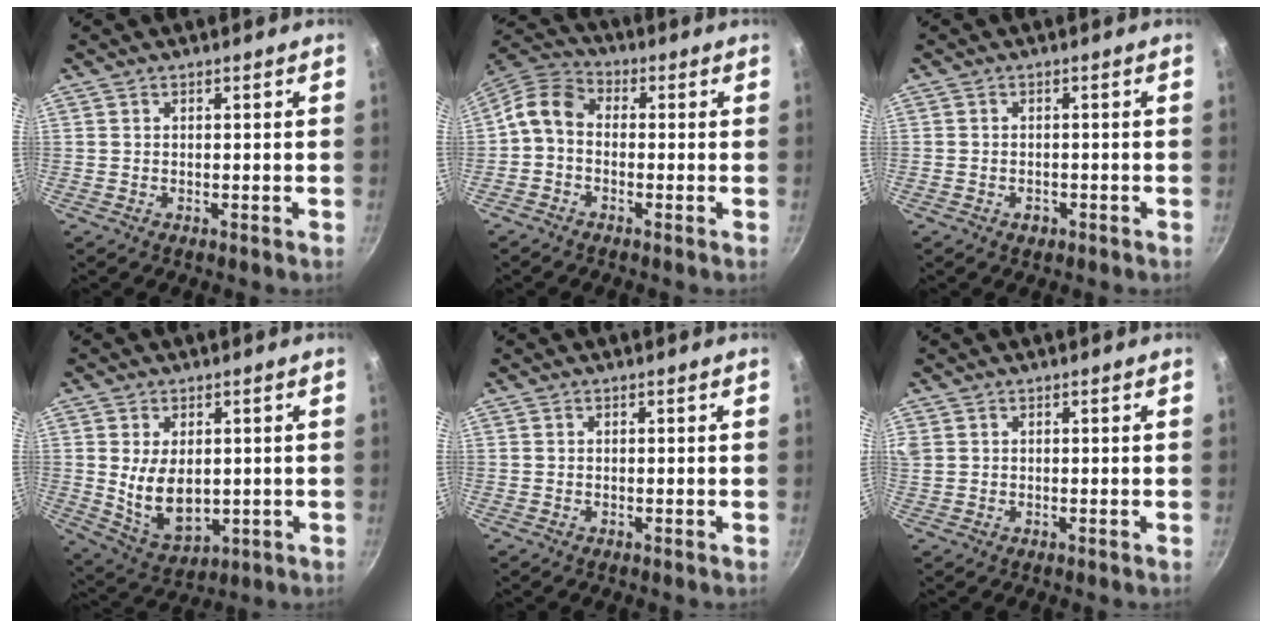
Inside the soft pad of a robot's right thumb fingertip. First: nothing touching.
{"total": 6.8, "force": [-1.2, 5.0, 4.4], "torque": [-0.091, 0.036, -0.042]}
{"total": 1.8, "force": [-0.9, 1.3, 0.8], "torque": [-0.012, 0.007, -0.011]}
{"total": 10.3, "force": [0.5, 6.6, 8.0], "torque": [-0.127, -0.019, 0.032]}
{"total": 0.0}
{"total": 3.2, "force": [1.2, 2.4, 1.6], "torque": [-0.032, 0.005, 0.030]}